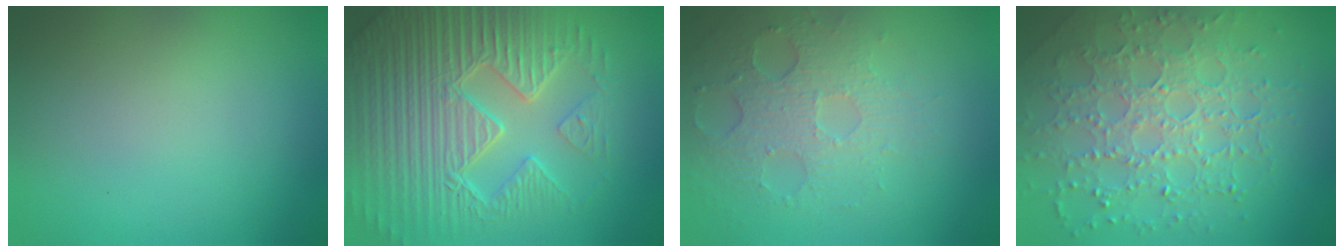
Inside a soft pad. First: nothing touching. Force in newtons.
{"total": 9.0, "press": 6.4, "slide": 6.3}
{"total": 3.6, "press": 3.2, "slide": 1.6}
{"total": 7.7, "press": 5.4, "slide": 5.4}